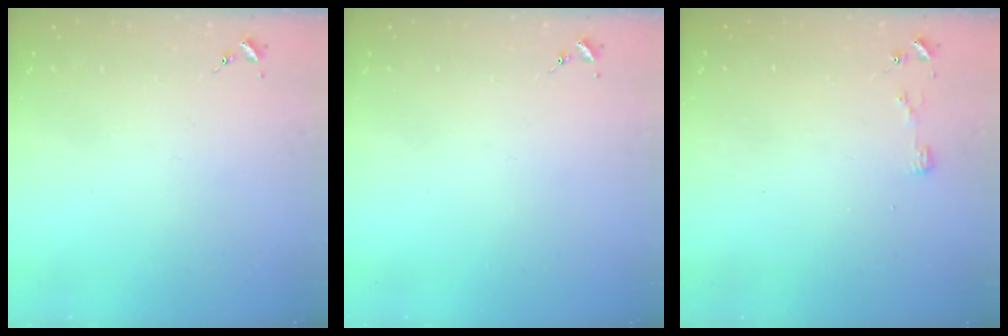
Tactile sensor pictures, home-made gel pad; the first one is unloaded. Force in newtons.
{"total": 0.0}
{"total": 3.3, "press": 3.3, "slide": 0.4}